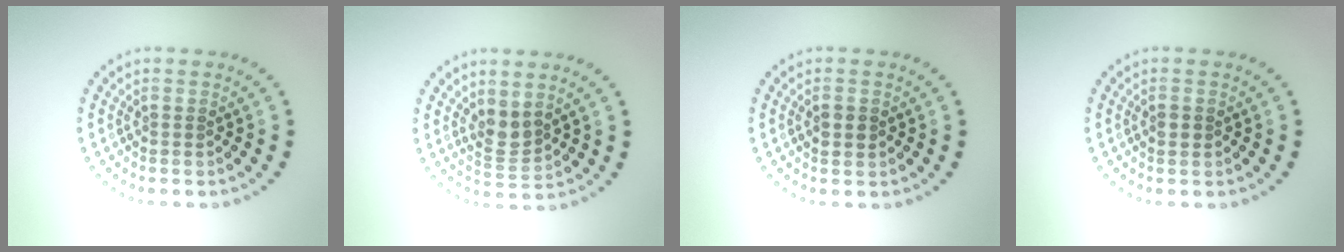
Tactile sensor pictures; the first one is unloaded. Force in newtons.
{"total": 2.2, "press": 1.8, "slide": 1.3}
{"total": 1.4, "press": 1.4, "slide": 0.1}
{"total": 1.3, "press": 1.3, "slide": 0.1}